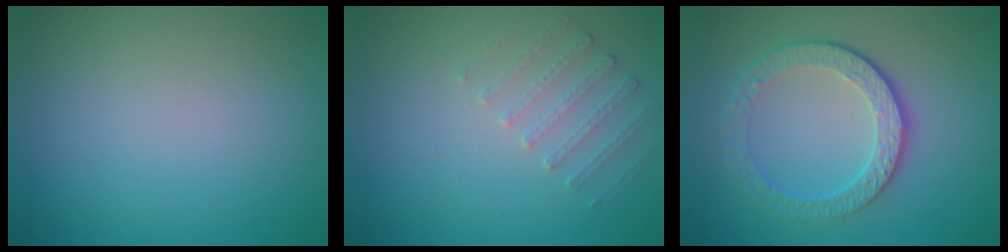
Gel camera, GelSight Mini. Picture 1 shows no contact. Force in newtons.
{"total": 1.5, "press": 1.0, "slide": 1.1}
{"total": 4.7, "press": 3.4, "slide": 3.3}